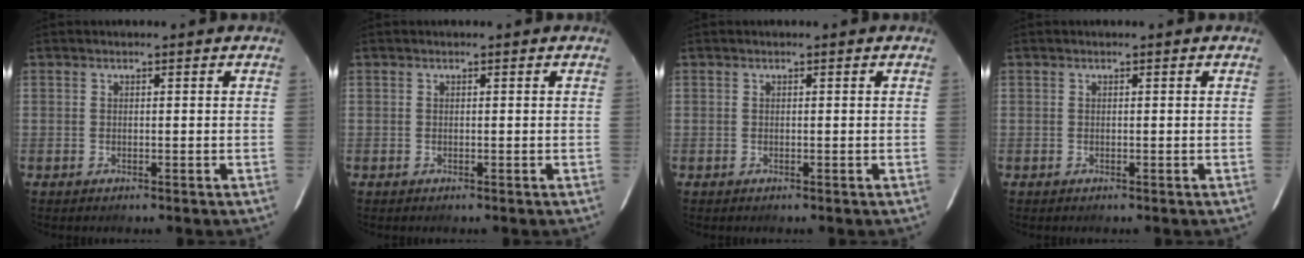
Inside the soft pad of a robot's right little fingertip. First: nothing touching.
{"total": 0.0}
{"total": 0.0}
{"total": 0.0}